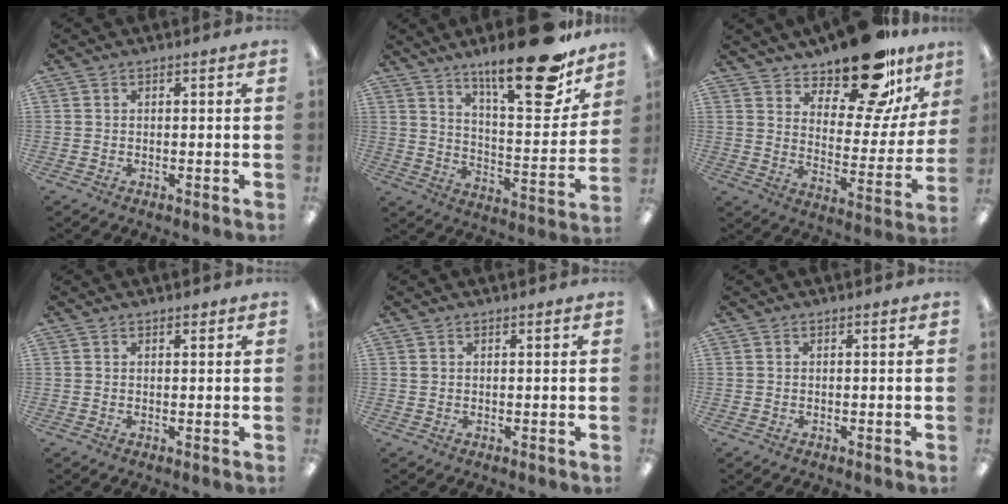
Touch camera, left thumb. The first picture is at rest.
{"total": 22.7, "force": [16.5, 6.3, 14.3], "torque": [-0.205, -0.113, 0.265]}
{"total": 20.1, "force": [15.9, 7.0, 10.1], "torque": [-0.144, -0.117, 0.267]}
{"total": 1.0, "force": [0.8, 0.4, 0.4], "torque": [-0.001, -0.003, 0.013]}
{"total": 0.6, "force": [0.4, 0.4, 0.2], "torque": [-0.004, 0.003, 0.006]}
{"total": 0.0}